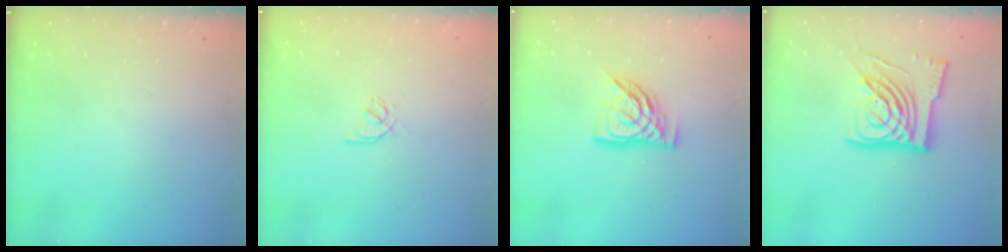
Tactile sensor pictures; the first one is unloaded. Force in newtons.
{"total": 2.2, "press": 2.2, "slide": 0.0}
{"total": 11.3, "press": 11.2, "slide": 1.4}
{"total": 14.1, "press": 13.9, "slide": 2.0}